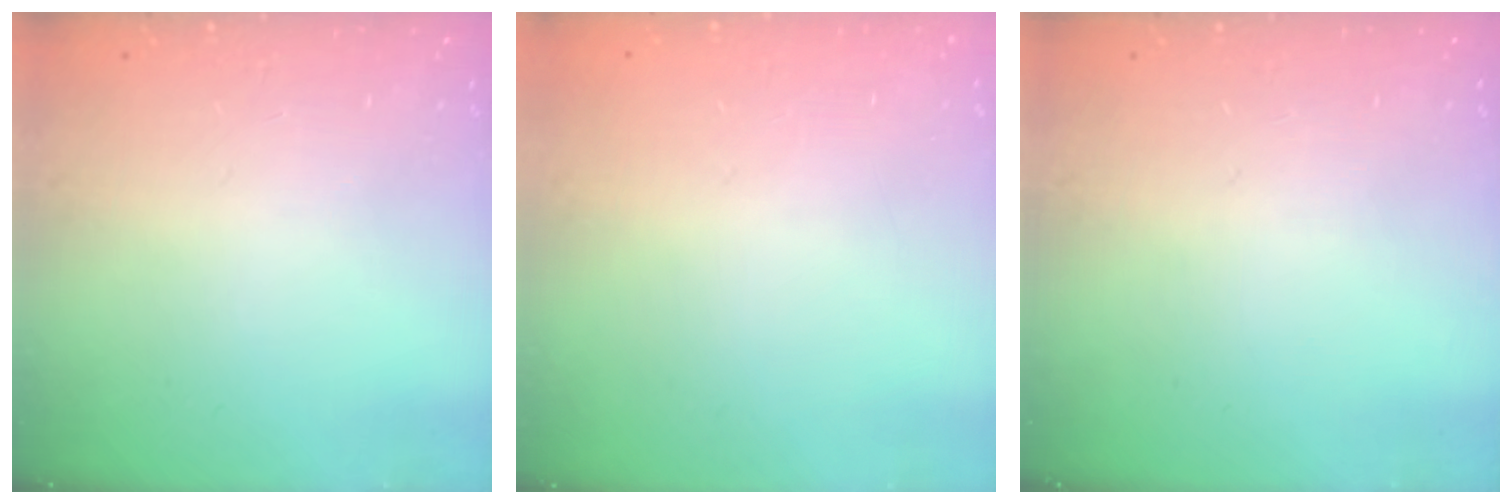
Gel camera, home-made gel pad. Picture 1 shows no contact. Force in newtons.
{"total": 0.0}
{"total": 0.0}